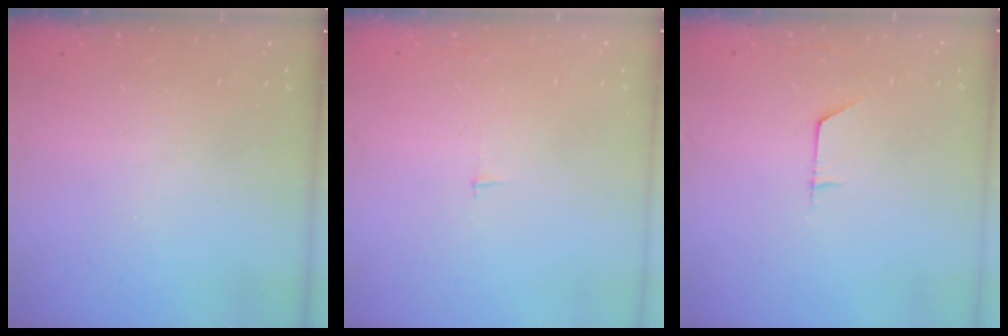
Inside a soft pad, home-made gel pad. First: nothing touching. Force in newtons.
{"total": 2.3, "press": 2.3, "slide": 0.2}
{"total": 5.7, "press": 5.7, "slide": 0.5}